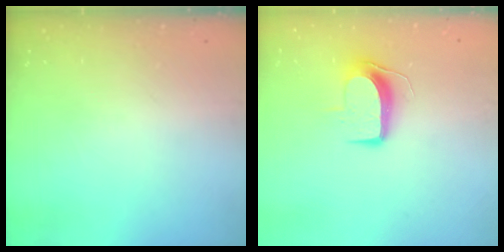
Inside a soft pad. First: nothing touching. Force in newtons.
{"total": 8.8, "press": 8.8, "slide": 0.2}